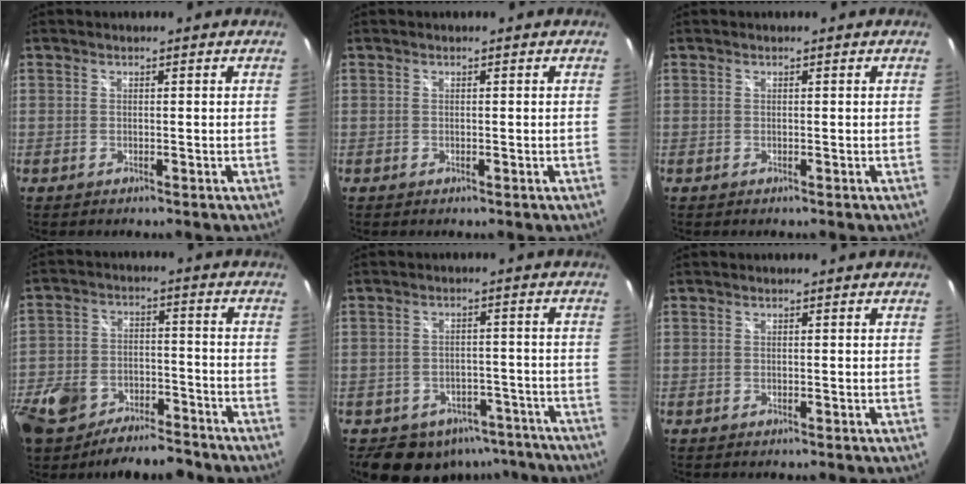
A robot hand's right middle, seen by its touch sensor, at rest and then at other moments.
{"total": 0.0}
{"total": 0.0}
{"total": 17.5, "force": [-11.8, 9.1, 9.0], "torque": [-0.231, -0.016, -0.190]}
{"total": 10.9, "force": [-7.5, 7.1, 3.4], "torque": [-0.069, 0.021, -0.077]}
{"total": 0.0}